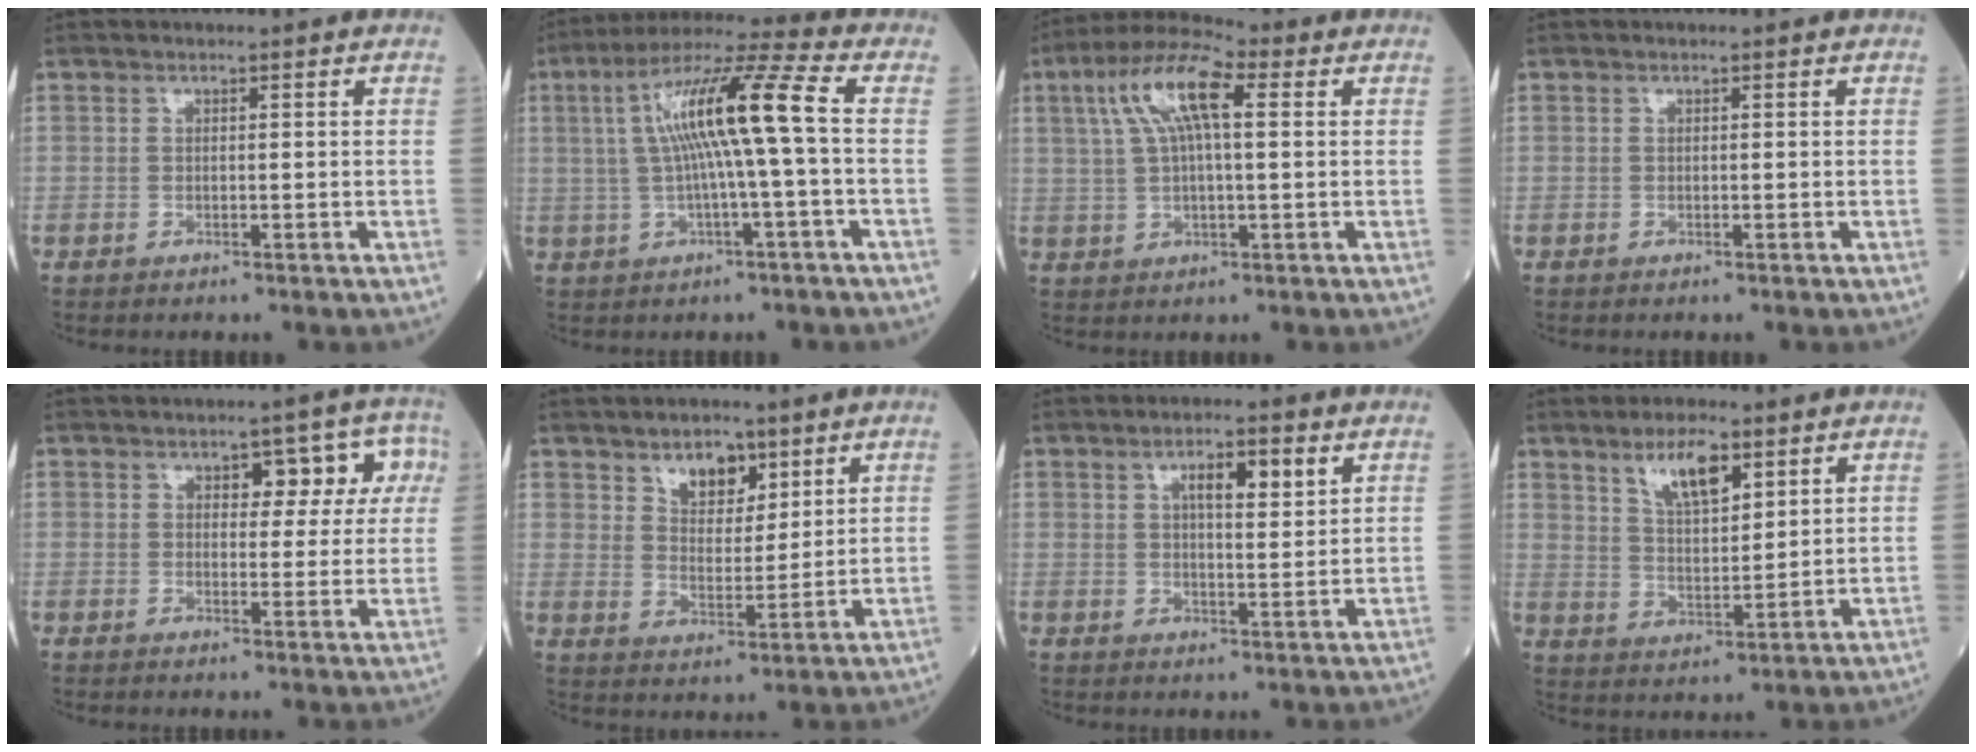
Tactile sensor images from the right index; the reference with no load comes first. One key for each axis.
{"total": 12.4, "fx": 0.9, "fy": -0.3, "fz": 12.4, "tx": -0.224, "ty": 0.028, "tz": 0.013}
{"total": 10.5, "fx": 3.3, "fy": 2.7, "fz": 9.6, "tx": -0.193, "ty": 0.031, "tz": 0.058}
{"total": 0.0}
{"total": 6.6, "fx": 2.4, "fy": 3.6, "fz": 5.0, "tx": -0.041, "ty": 0.026, "tz": 0.026}
{"total": 6.3, "fx": 4.0, "fy": 3.2, "fz": 3.6, "tx": -0.056, "ty": -0.001, "tz": 0.071}
{"total": 5.4, "fx": 2.6, "fy": 1.3, "fz": 4.6, "tx": -0.075, "ty": 0.005, "tz": 0.041}
{"total": 7.6, "fx": 4.6, "fy": 2.3, "fz": 5.5, "tx": -0.104, "ty": 0.001, "tz": 0.087}